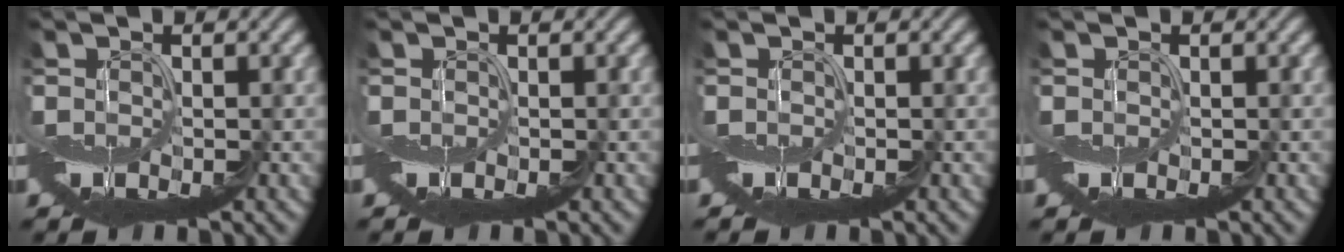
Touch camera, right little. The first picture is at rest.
{"total": 0.0}
{"total": 0.6, "force": [-0.5, -0.2, -0.2], "torque": [0.003, 0.001, -0.008]}
{"total": 0.0}